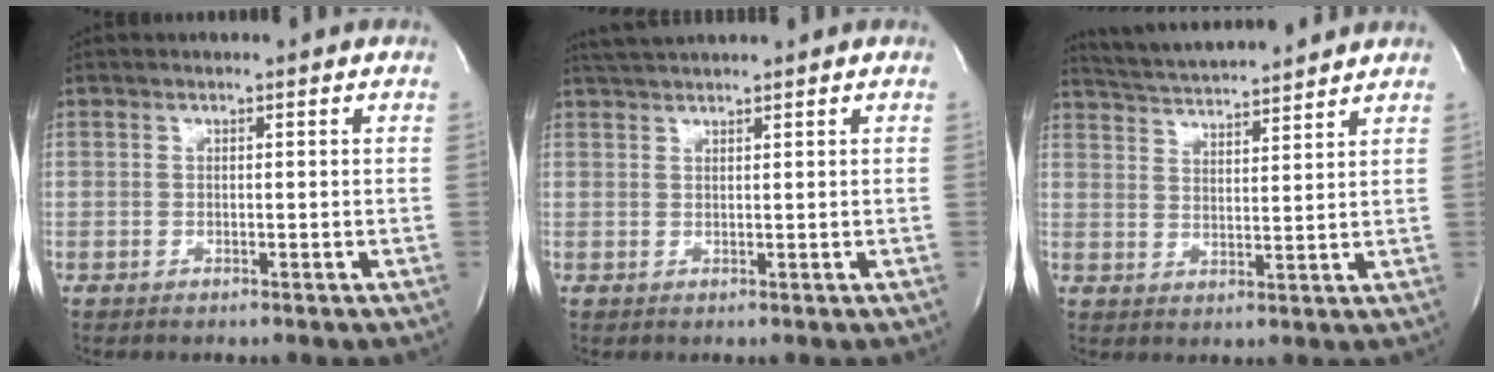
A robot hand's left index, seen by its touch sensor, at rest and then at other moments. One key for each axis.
{"total": 3.5, "fx": 3.3, "fy": -0.3, "fz": 1.2, "tx": -0.020, "ty": 0.024, "tz": 0.062}
{"total": 11.7, "fx": 11.1, "fy": 0.3, "fz": 3.8, "tx": -0.077, "ty": 0.018, "tz": 0.174}